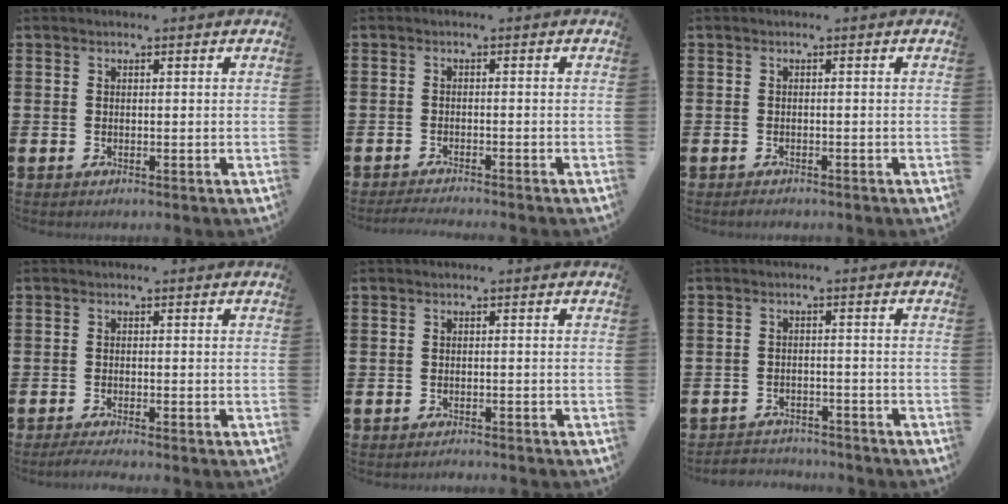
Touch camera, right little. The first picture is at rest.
{"total": 1.4, "force": [-1.4, -0.1, 0.5], "torque": [-0.007, 0.001, -0.027]}
{"total": 0.6, "force": [-0.5, 0.2, 0.2], "torque": [-0.007, -0.001, -0.010]}
{"total": 1.3, "force": [-1.0, 0.0, 0.8], "torque": [-0.013, 0.000, -0.019]}
{"total": 0.8, "force": [-0.8, 0.0, 0.0], "torque": [-0.001, 0.000, -0.017]}
{"total": 2.4, "force": [-2.3, 0.4, -0.3], "torque": [-0.003, 0.003, -0.053]}